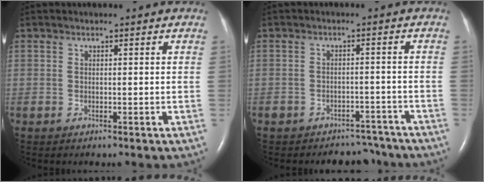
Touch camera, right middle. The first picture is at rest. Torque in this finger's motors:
{"motor_torque": [-0.08, -0.23, 0.03, 0.01]}